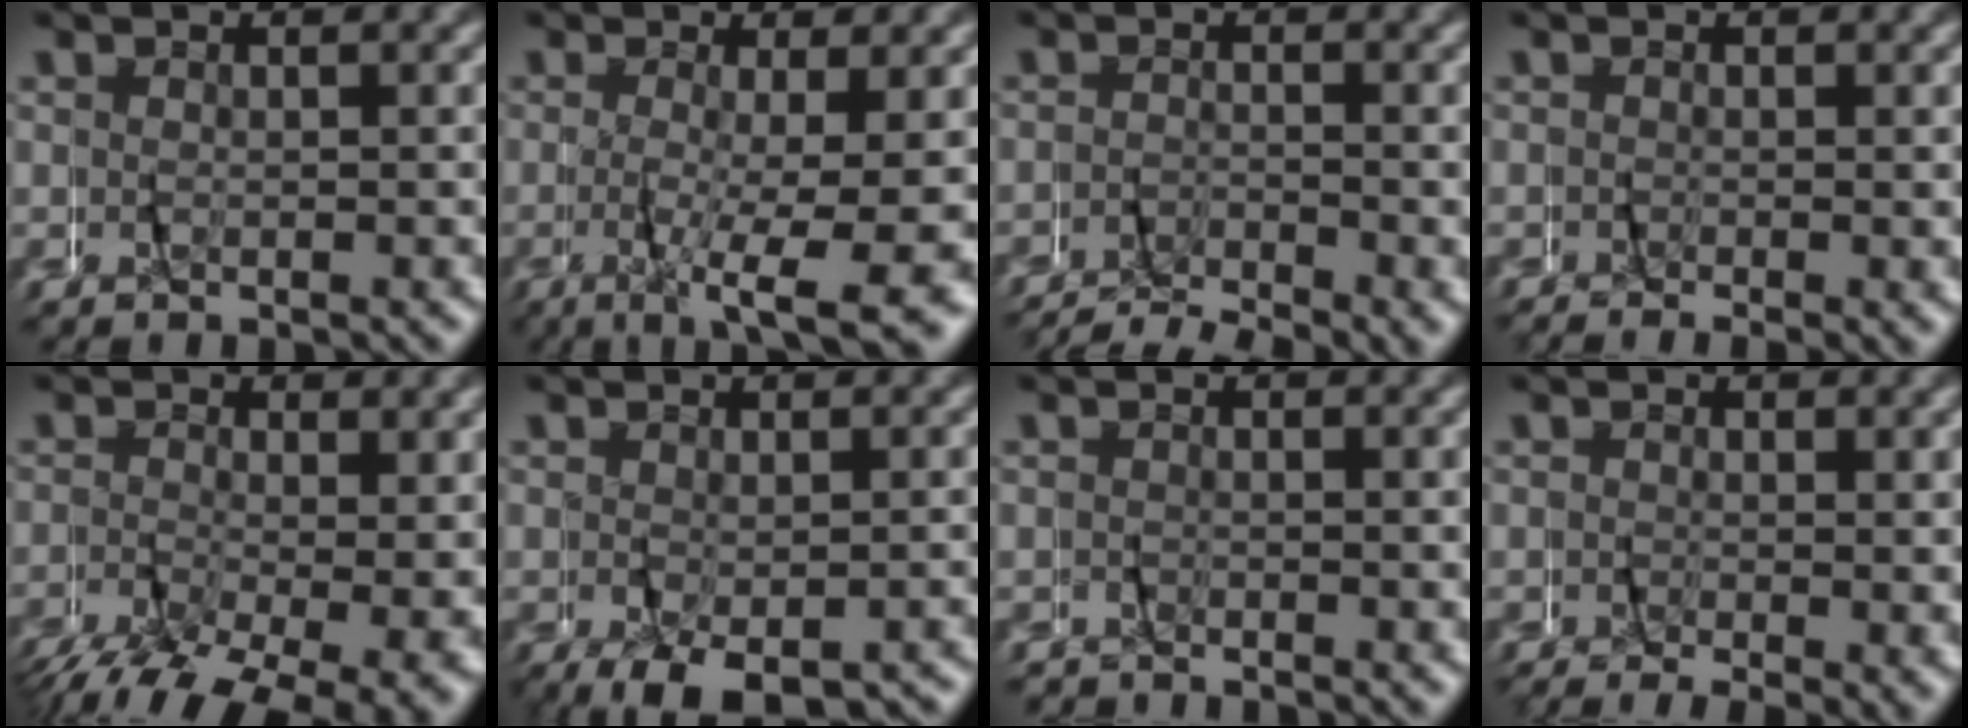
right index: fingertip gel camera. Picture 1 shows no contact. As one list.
[{"total": 6.4, "force": [-4.3, -0.4, 4.8], "torque": [-0.072, -0.020, -0.062]}, {"total": 5.6, "force": [-5.2, 1.5, 1.5], "torque": [-0.016, -0.018, -0.081]}, {"total": 1.5, "force": [-0.7, 0.5, 1.2], "torque": [-0.016, 0.001, -0.014]}, {"total": 6.8, "force": [-4.3, 2.7, 4.5], "torque": [-0.081, -0.040, -0.052]}, {"total": 5.4, "force": [-3.2, 2.2, 3.7], "torque": [-0.070, -0.026, -0.034]}, {"total": 1.1, "force": [0.0, 1.1, 0.3], "torque": [-0.004, 0.012, -0.014]}, {"total": 2.7, "force": [-1.4, 1.1, 2.0], "torque": [-0.025, -0.006, -0.021]}]